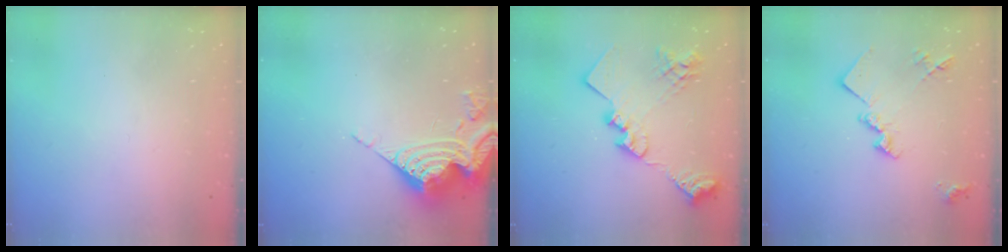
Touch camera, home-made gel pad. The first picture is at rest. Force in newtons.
{"total": 12.7, "press": 12.6, "slide": 1.6}
{"total": 21.9, "press": 21.8, "slide": 2.0}
{"total": 14.6, "press": 14.5, "slide": 0.6}